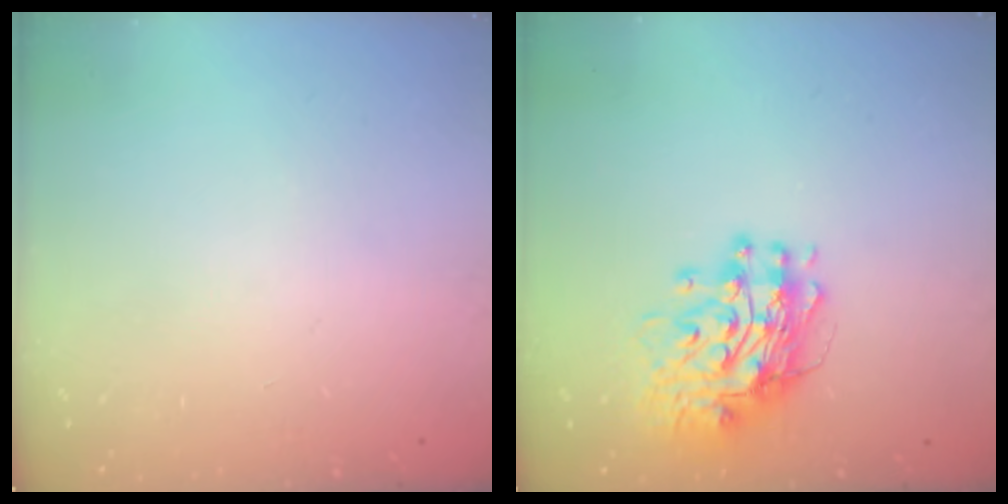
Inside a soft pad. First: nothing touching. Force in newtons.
{"total": 11.7, "press": 11.7, "slide": 1.1}